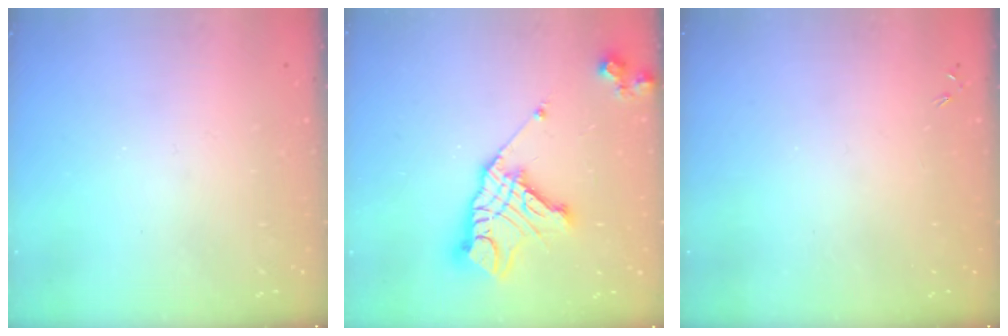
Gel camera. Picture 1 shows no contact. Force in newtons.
{"total": 16.6, "press": 16.5, "slide": 1.6}
{"total": 0.0}